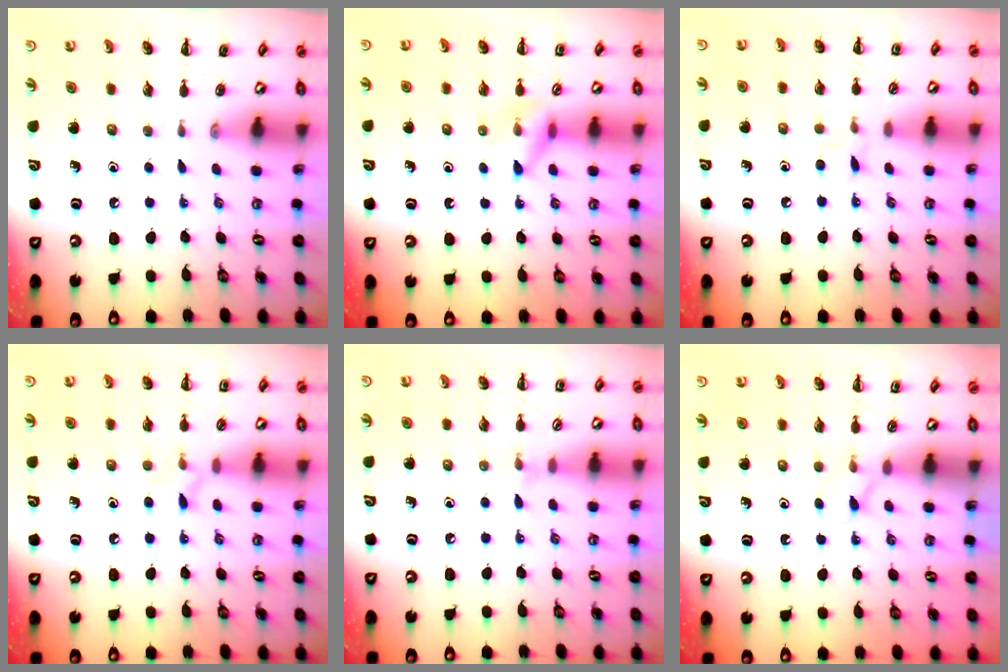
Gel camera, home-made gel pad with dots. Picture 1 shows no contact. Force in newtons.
{"total": 8.9, "press": 8.9, "slide": 0.6}
{"total": 3.8, "press": 3.7, "slide": 1.0}
{"total": 6.3, "press": 6.1, "slide": 1.5}
{"total": 4.6, "press": 4.3, "slide": 1.7}
{"total": 3.1, "press": 2.9, "slide": 1.0}